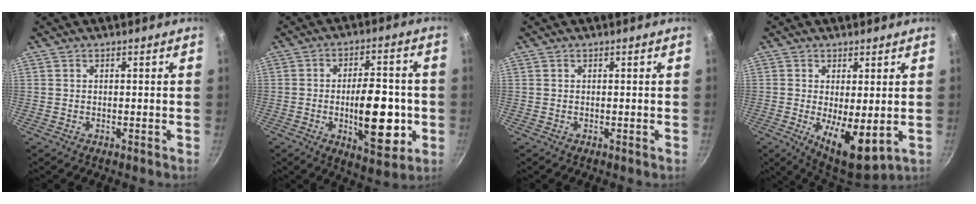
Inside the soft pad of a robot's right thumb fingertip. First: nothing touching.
{"total": 15.3, "force": [-2.8, 6.8, 13.5], "torque": [-0.165, 0.008, -0.033]}
{"total": 0.0}
{"total": 10.0, "force": [-0.9, 3.9, 9.2], "torque": [-0.132, -0.024, -0.002]}